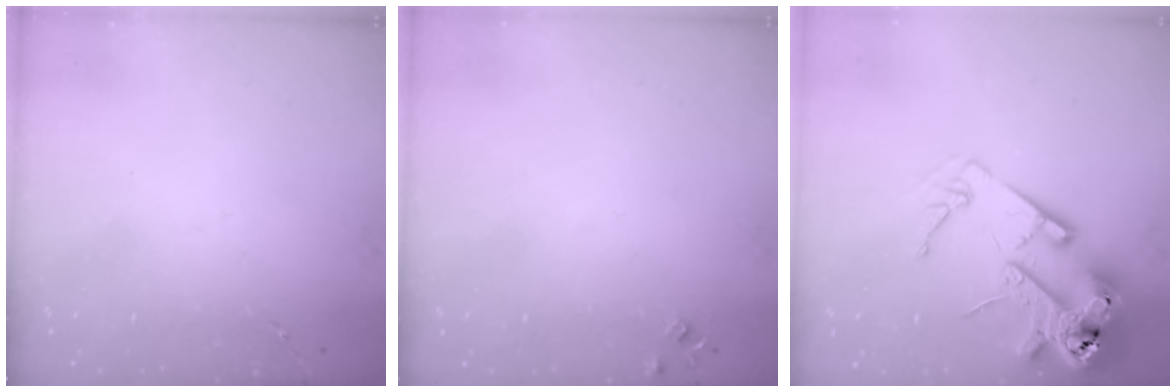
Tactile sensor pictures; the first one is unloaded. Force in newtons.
{"total": 4.3, "press": 4.3, "slide": 0.7}
{"total": 18.0, "press": 17.9, "slide": 2.6}